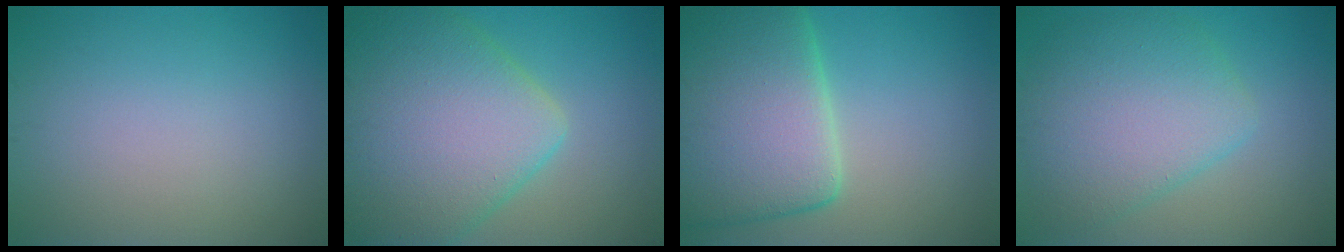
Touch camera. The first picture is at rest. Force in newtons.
{"total": 11.1, "press": 11.1, "slide": 0.5}
{"total": 11.9, "press": 11.8, "slide": 1.3}
{"total": 7.1, "press": 7.1, "slide": 0.2}